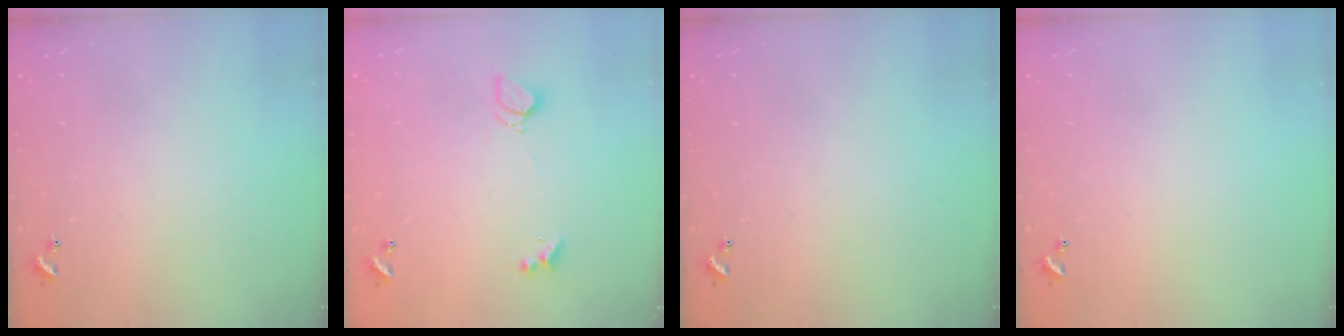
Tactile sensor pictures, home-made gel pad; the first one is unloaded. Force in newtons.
{"total": 2.5, "press": 2.5, "slide": 0.6}
{"total": 0.0}
{"total": 0.0}